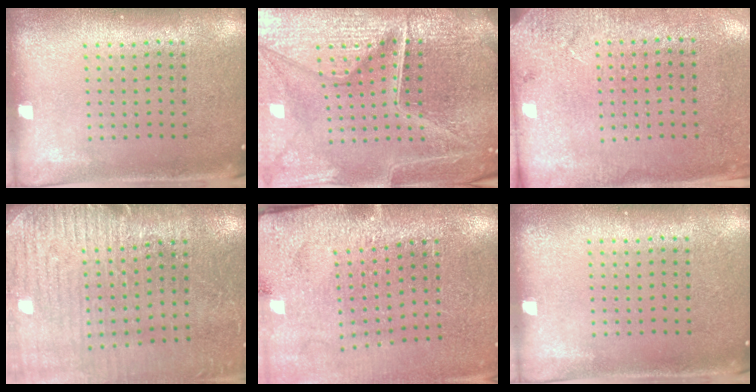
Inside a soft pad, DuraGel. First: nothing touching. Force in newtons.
{"total": 6.8, "press": 6.0, "slide": 3.1}
{"total": 2.6, "press": 2.3, "slide": 1.2}
{"total": 3.0, "press": 3.0, "slide": 0.4}
{"total": 3.1, "press": 3.0, "slide": 0.7}
{"total": 0.0}